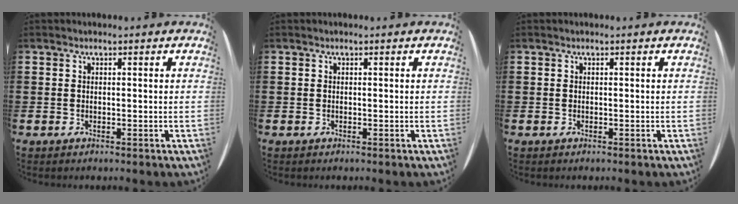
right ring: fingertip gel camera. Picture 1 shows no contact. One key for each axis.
{"total": 0.0}
{"total": 0.0}